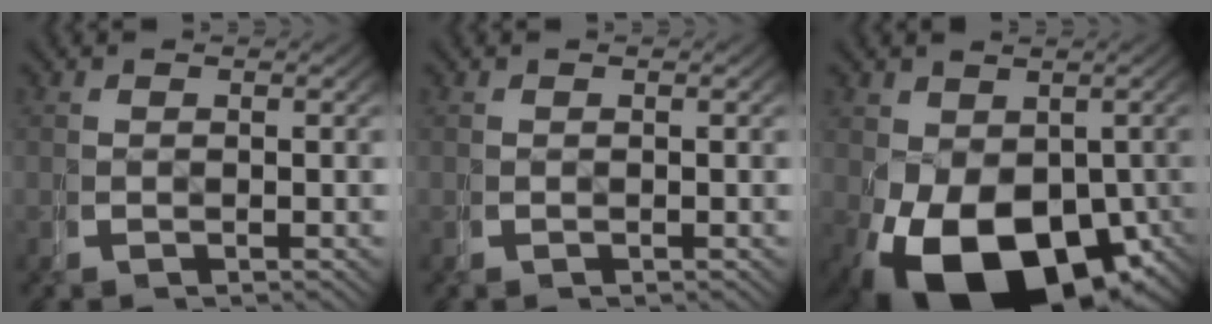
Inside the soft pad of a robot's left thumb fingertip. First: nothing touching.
{"total": 0.0}
{"total": 13.1, "force": [-4.7, 8.0, 9.2], "torque": [-0.175, -0.064, -0.032]}